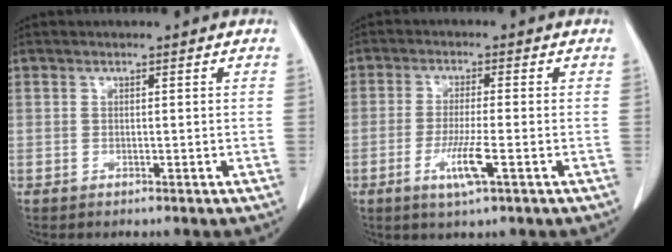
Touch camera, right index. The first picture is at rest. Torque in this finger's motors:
{"motor_torque": [0.88, -0.14, 0.46, 0.12]}